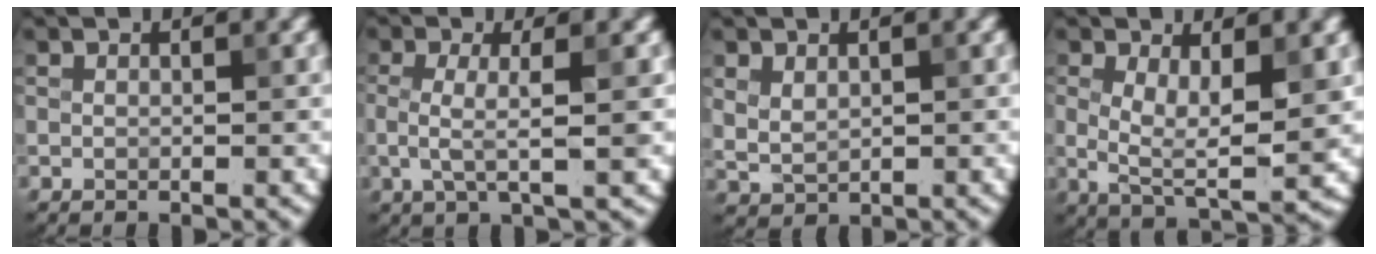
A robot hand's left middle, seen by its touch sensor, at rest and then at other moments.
{"total": 3.3, "force": [-0.3, 0.6, 3.3], "torque": [-0.071, -0.004, -0.006]}
{"total": 2.0, "force": [0.6, 1.4, 1.3], "torque": [-0.035, -0.002, 0.020]}
{"total": 5.6, "force": [0.5, 2.3, 5.1], "torque": [-0.104, -0.009, 0.010]}